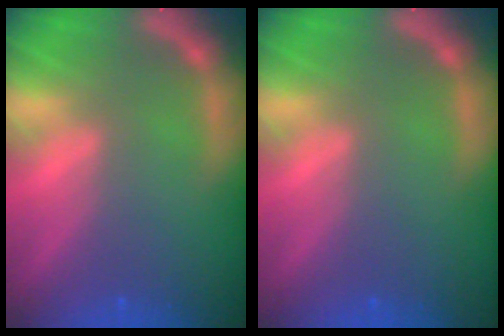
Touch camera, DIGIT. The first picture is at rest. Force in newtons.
{"total": 0.0}